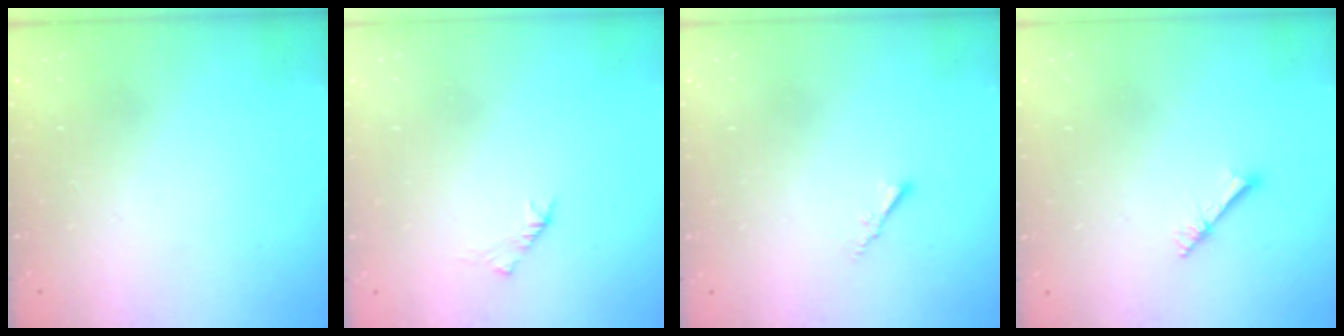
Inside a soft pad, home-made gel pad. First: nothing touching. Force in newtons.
{"total": 2.0, "press": 1.9, "slide": 0.6}
{"total": 1.7, "press": 1.6, "slide": 0.5}
{"total": 4.1, "press": 4.1, "slide": 0.4}